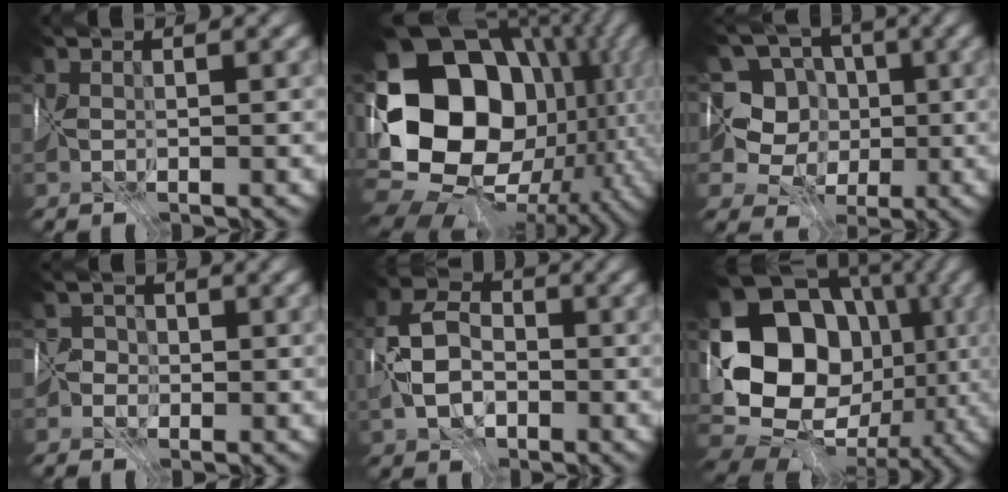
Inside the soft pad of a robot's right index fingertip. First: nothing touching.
{"total": 17.9, "force": [0.5, 13.5, 11.8], "torque": [-0.248, 0.007, 0.027]}
{"total": 7.1, "force": [1.0, 6.8, 2.1], "torque": [-0.039, 0.033, -0.023]}
{"total": 1.8, "force": [-1.2, 1.2, -0.7], "torque": [0.041, 0.016, -0.044]}
{"total": 5.0, "force": [-1.1, 3.5, 3.4], "torque": [-0.073, 0.014, -0.037]}
{"total": 13.6, "force": [0.4, 11.2, 7.8], "torque": [-0.127, -0.015, 0.003]}